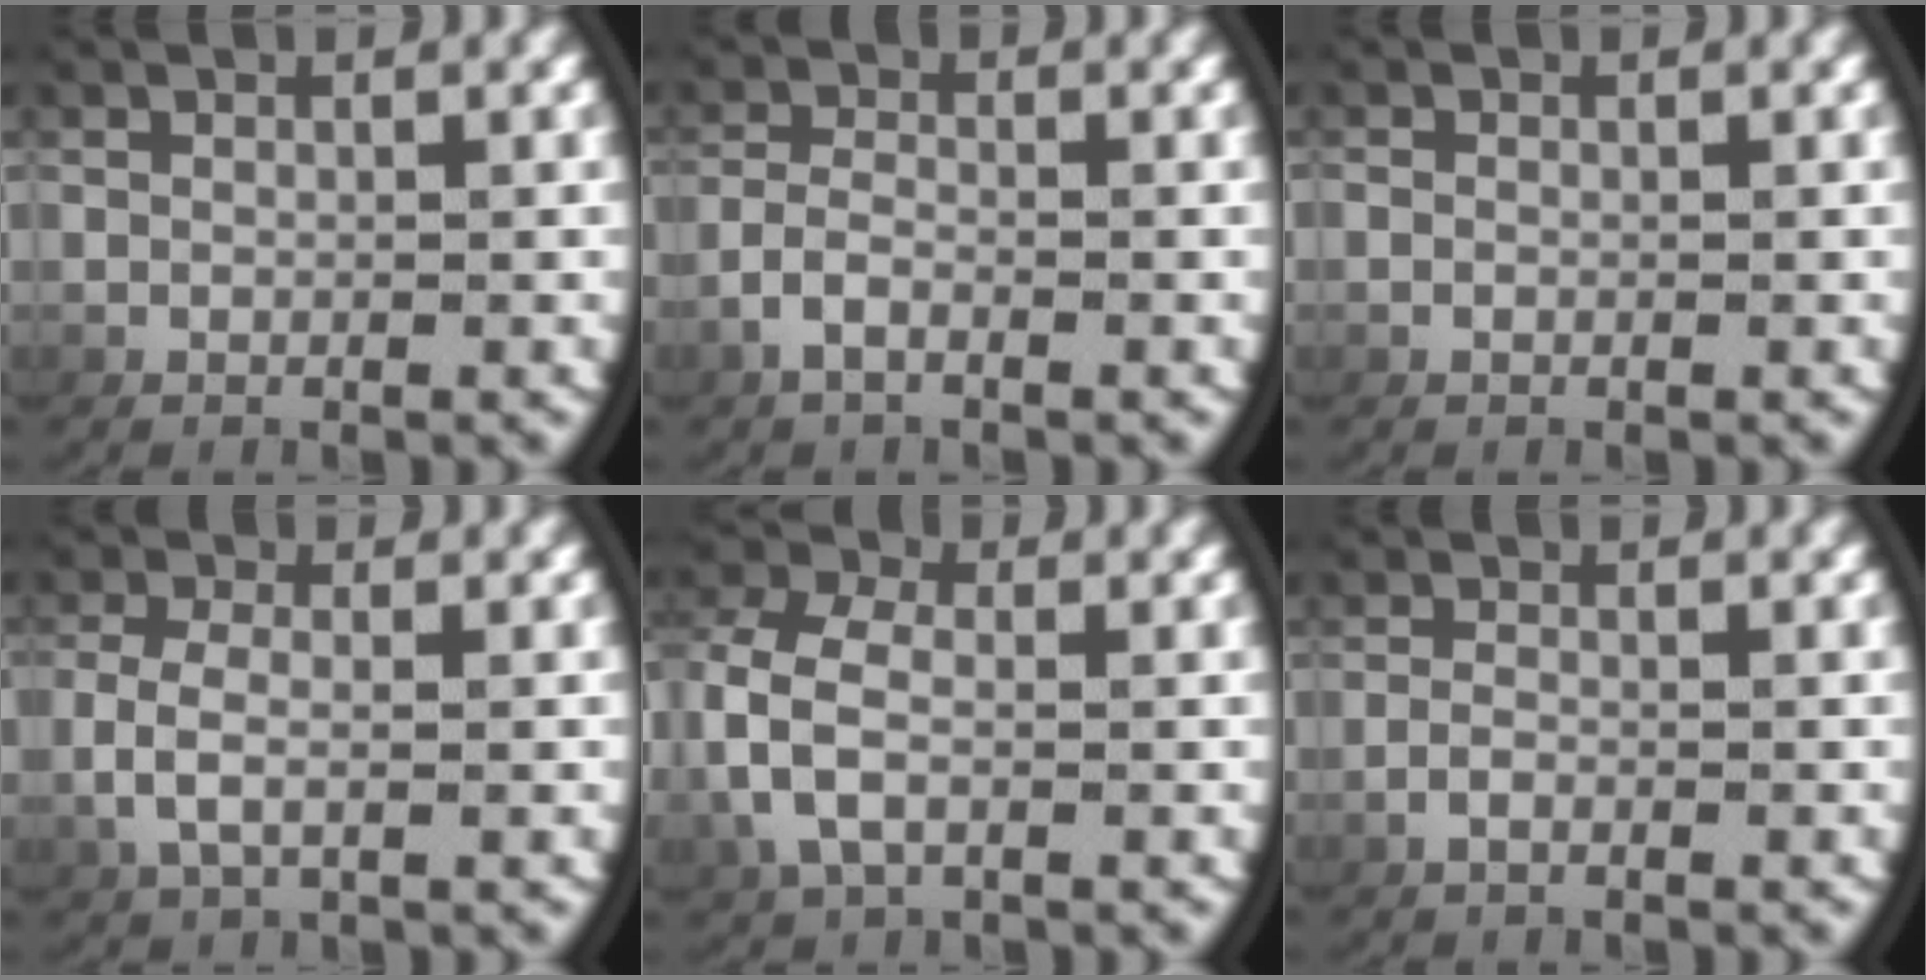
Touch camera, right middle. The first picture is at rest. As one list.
[{"total": 1.8, "force": [-1.2, 0.7, 1.3], "torque": [-0.035, 0.000, -0.022]}, {"total": 0.7, "force": [-0.3, 0.6, 0.2], "torque": [-0.006, 0.006, -0.012]}, {"total": 2.8, "force": [-0.3, 1.4, 2.4], "torque": [-0.067, -0.004, 0.000]}, {"total": 4.2, "force": [-0.3, 2.9, 3.0], "torque": [-0.094, -0.008, -0.001]}, {"total": 1.1, "force": [-0.9, 0.1, 0.6], "torque": [-0.023, 0.000, -0.017]}]